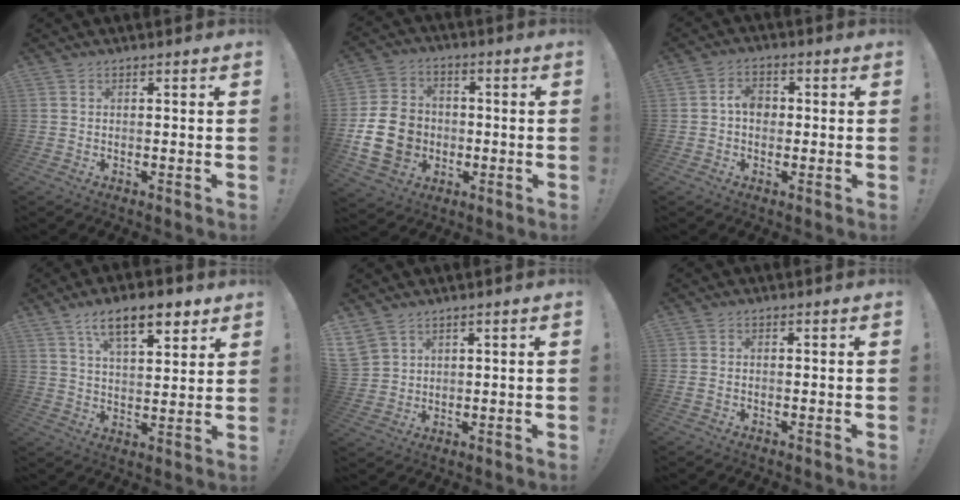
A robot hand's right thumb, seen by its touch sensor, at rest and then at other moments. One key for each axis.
{"total": 17.3, "fx": -3.3, "fy": 13.9, "fz": 9.7, "tx": -0.181, "ty": 0.024, "tz": -0.048}
{"total": 5.3, "fx": -0.1, "fy": 3.8, "fz": 3.7, "tx": -0.054, "ty": 0.008, "tz": -0.003}
{"total": 12.7, "fx": 7.6, "fy": 4.8, "fz": 9.0, "tx": -0.141, "ty": -0.025, "tz": 0.128}
{"total": 5.2, "fx": 3.7, "fy": 3.5, "fz": 1.1, "tx": -0.019, "ty": -0.019, "tz": 0.076}
{"total": 0.9, "fx": -0.1, "fy": 0.6, "fz": 0.6, "tx": -0.007, "ty": 0.000, "tz": -0.003}